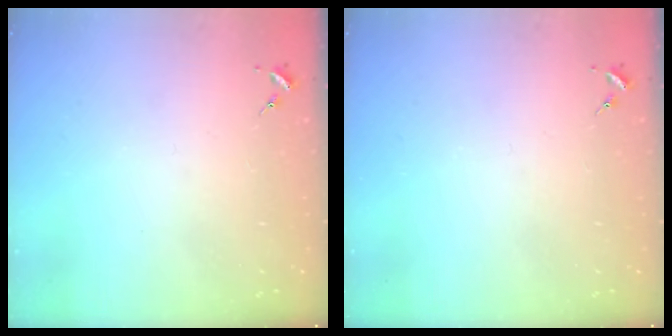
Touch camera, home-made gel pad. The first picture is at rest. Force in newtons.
{"total": 0.0}